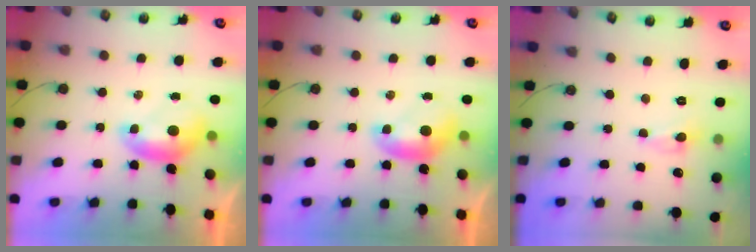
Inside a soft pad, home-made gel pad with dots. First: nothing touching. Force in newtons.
{"total": 0.0}
{"total": 0.6, "press": 0.5, "slide": 0.4}